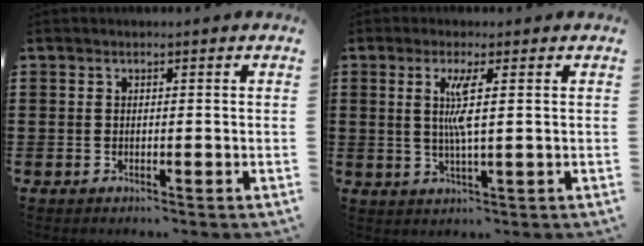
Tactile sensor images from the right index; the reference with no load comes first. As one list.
[{"total": 4.6, "force": [1.0, 0.1, 4.4], "torque": [-0.089, -0.003, 0.013]}]